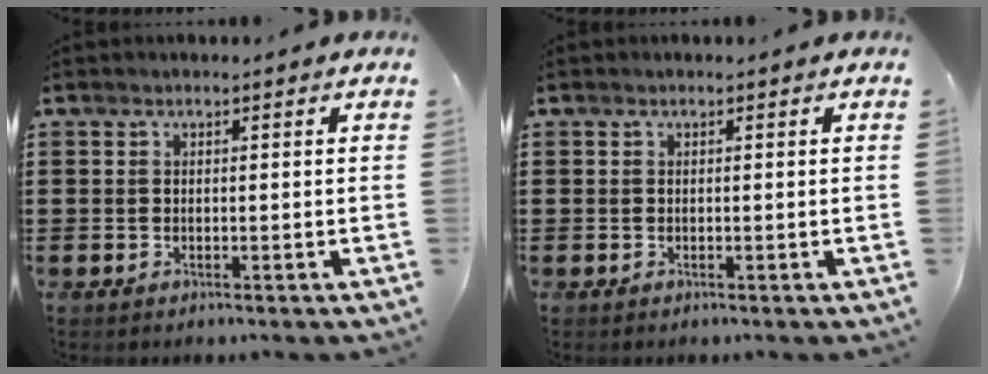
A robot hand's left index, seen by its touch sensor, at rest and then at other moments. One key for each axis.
{"total": 0.0}